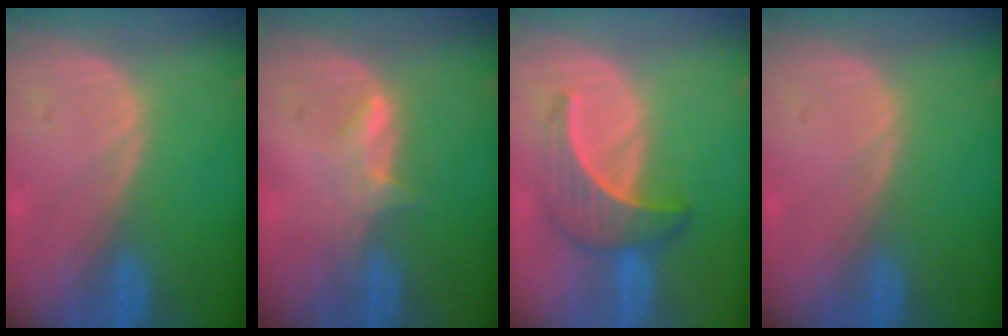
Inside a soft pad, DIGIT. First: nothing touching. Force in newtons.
{"total": 2.8, "press": 2.8, "slide": 0.4}
{"total": 6.2, "press": 6.0, "slide": 1.8}
{"total": 0.0}